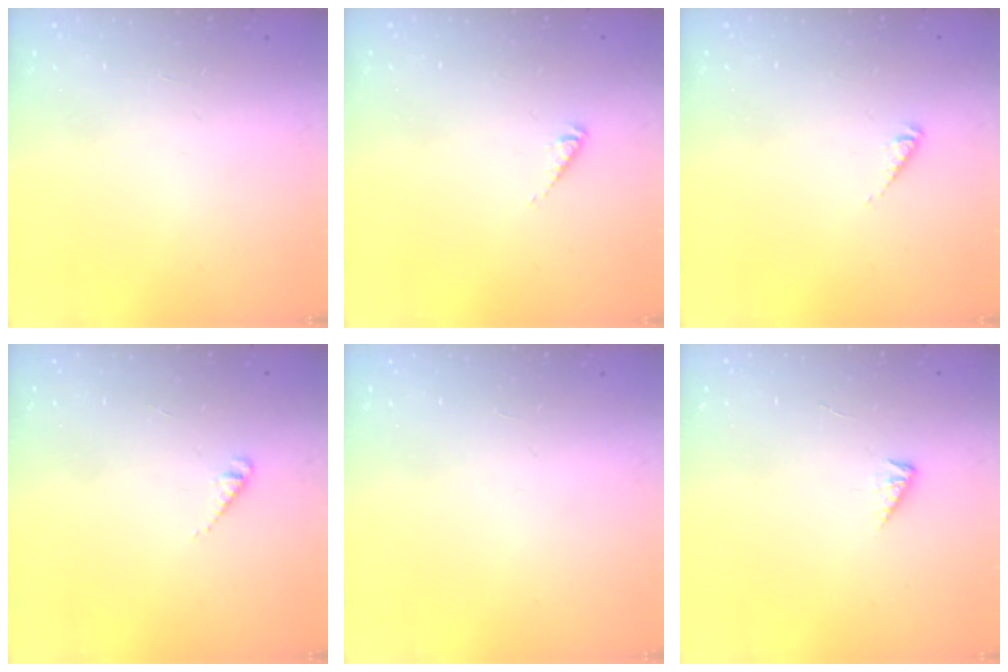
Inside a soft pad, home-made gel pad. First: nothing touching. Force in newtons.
{"total": 2.0, "press": 2.0, "slide": 0.5}
{"total": 2.0, "press": 2.0, "slide": 0.5}
{"total": 2.3, "press": 2.3, "slide": 0.4}
{"total": 0.0}
{"total": 2.1, "press": 2.0, "slide": 0.5}